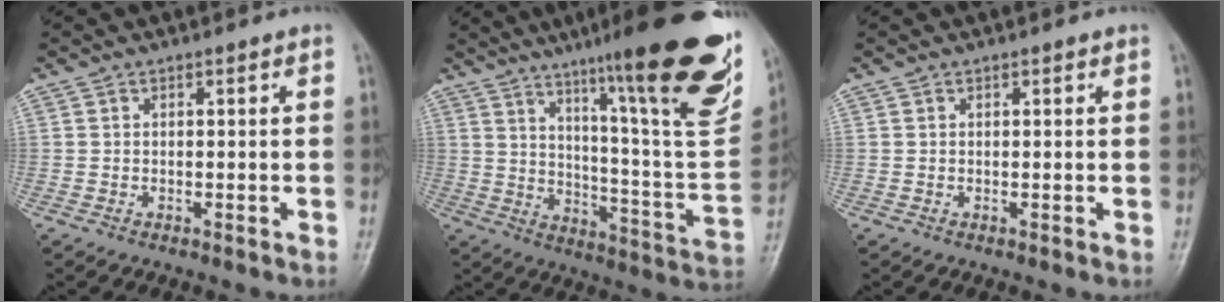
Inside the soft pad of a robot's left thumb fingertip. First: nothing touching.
{"total": 29.9, "force": [18.3, 4.0, 23.3], "torque": [-0.295, -0.074, 0.268]}
{"total": 0.7, "force": [0.4, 0.3, 0.5], "torque": [-0.005, -0.001, 0.004]}